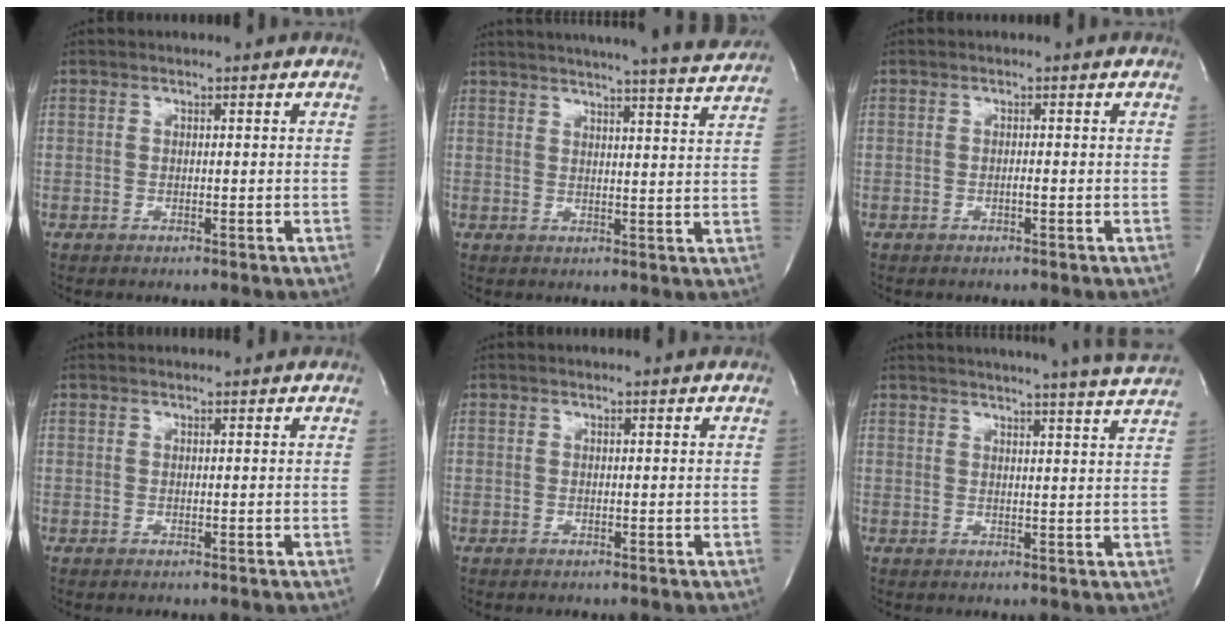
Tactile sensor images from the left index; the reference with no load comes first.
{"total": 19.4, "force": [18.1, -0.5, 7.1], "torque": [-0.111, -0.032, 0.223]}
{"total": 0.5, "force": [-0.3, 0.0, 0.4], "torque": [-0.009, 0.000, -0.004]}
{"total": 2.2, "force": [2.1, 0.0, 0.3], "torque": [-0.008, 0.017, 0.028]}
{"total": 0.7, "force": [0.6, -0.1, 0.2], "torque": [-0.007, -0.001, 0.011]}
{"total": 16.2, "force": [15.2, -1.7, 5.5], "torque": [-0.094, -0.046, 0.181]}